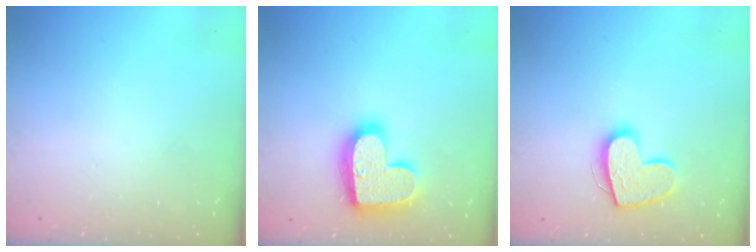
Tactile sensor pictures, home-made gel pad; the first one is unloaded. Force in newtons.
{"total": 18.9, "press": 18.9, "slide": 1.1}
{"total": 14.6, "press": 14.6, "slide": 1.1}